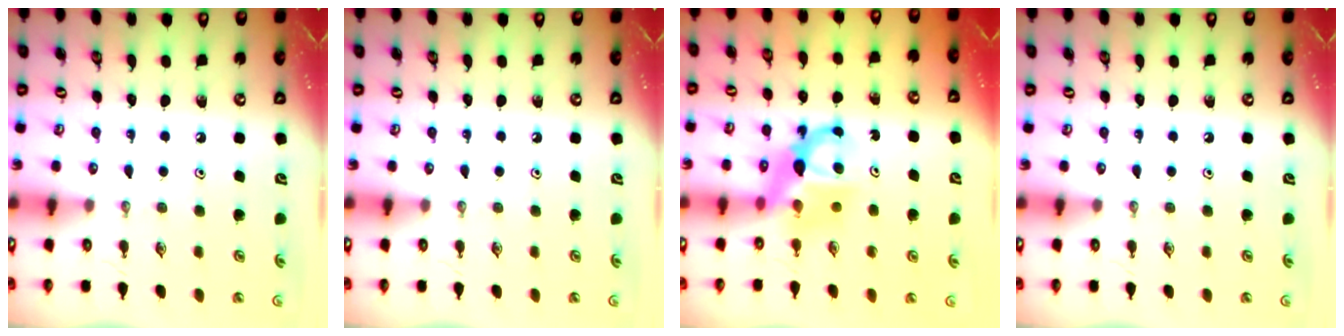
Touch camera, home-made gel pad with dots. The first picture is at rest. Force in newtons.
{"total": 0.0}
{"total": 6.9, "press": 6.8, "slide": 0.6}
{"total": 0.0}